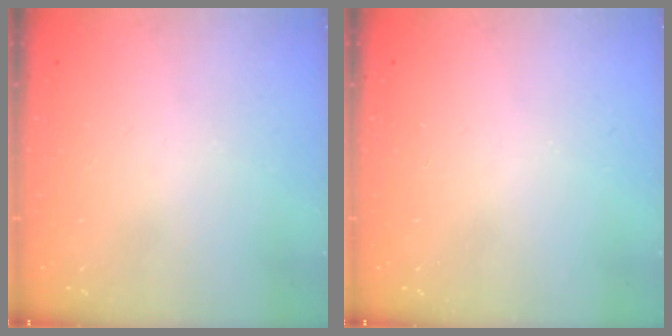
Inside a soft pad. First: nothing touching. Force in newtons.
{"total": 0.0}